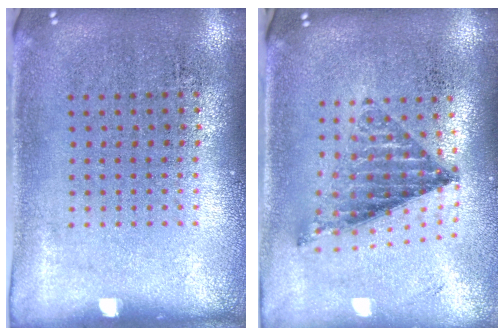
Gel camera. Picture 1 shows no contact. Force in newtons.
{"total": 0.9, "press": 0.9, "slide": 0.3}